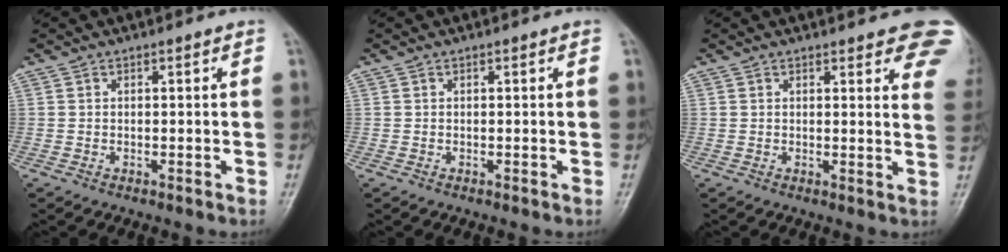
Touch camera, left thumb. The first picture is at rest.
{"total": 0.0}
{"total": 10.4, "force": [7.2, 3.2, 6.9], "torque": [-0.048, -0.027, 0.066]}